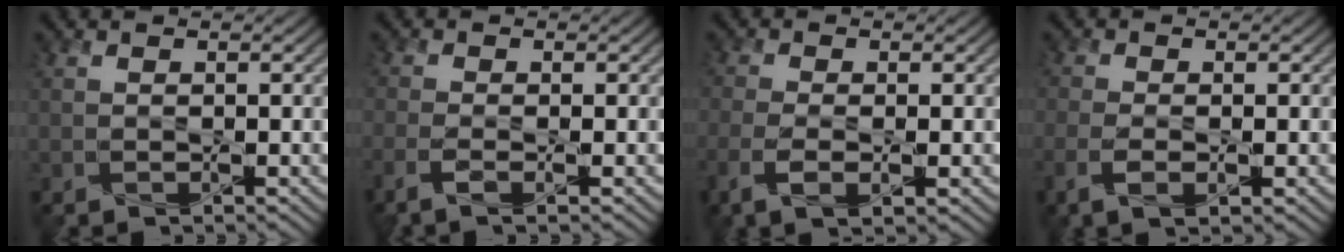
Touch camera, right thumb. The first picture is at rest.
{"total": 3.2, "force": [-1.6, 0.8, 2.6], "torque": [-0.060, -0.005, -0.041]}
{"total": 5.0, "force": [-1.9, 2.1, 4.1], "torque": [-0.102, -0.009, -0.039]}
{"total": 4.0, "force": [-1.6, 1.5, 3.3], "torque": [-0.081, -0.008, -0.033]}